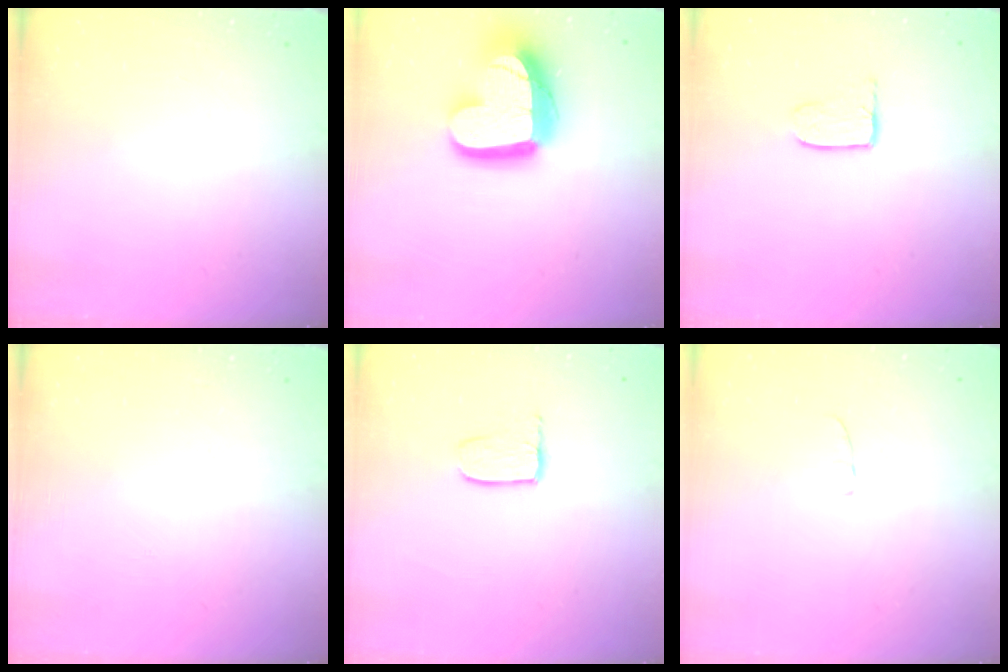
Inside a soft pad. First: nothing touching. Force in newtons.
{"total": 19.5, "press": 19.4, "slide": 1.4}
{"total": 3.6, "press": 3.6, "slide": 0.3}
{"total": 0.0}
{"total": 5.5, "press": 5.5, "slide": 0.4}
{"total": 3.7, "press": 3.7, "slide": 0.3}